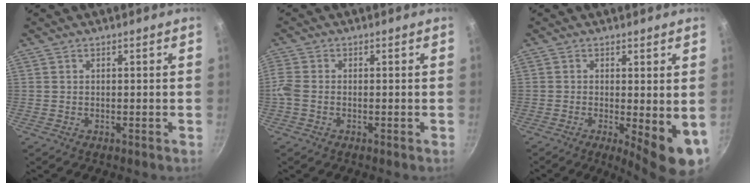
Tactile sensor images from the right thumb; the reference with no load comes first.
{"total": 2.7, "force": [-0.9, 1.6, 1.9], "torque": [-0.053, 0.004, -0.028]}
{"total": 8.9, "force": [-1.2, 2.6, 8.4], "torque": [-0.099, -0.011, -0.009]}